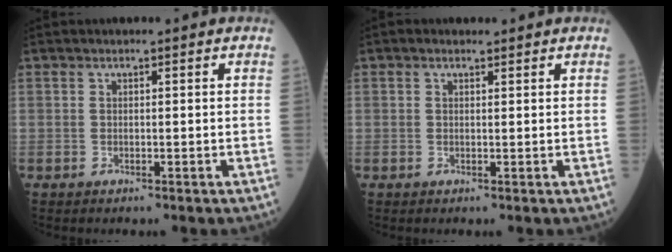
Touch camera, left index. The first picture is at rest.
{"total": 0.8, "force": [0.6, 0.4, 0.3], "torque": [-0.013, 0.005, 0.008]}